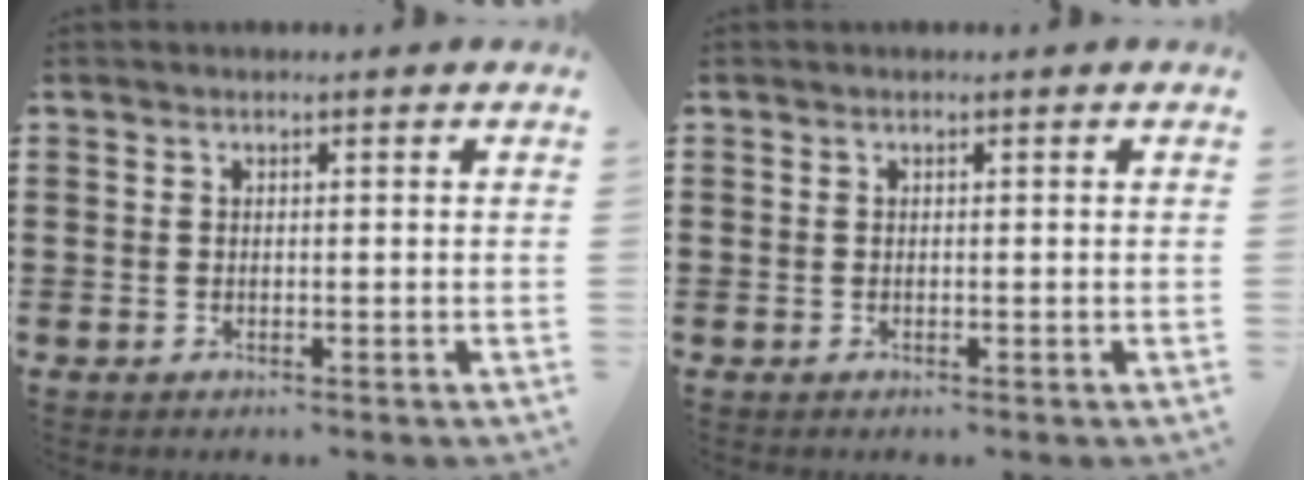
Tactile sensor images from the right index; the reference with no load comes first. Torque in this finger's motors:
{"motor_torque": [-0.02, 0.02, 0.00, 0.00]}